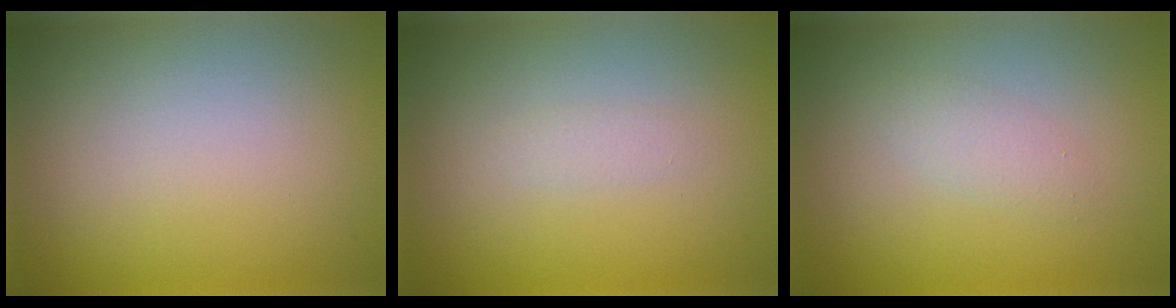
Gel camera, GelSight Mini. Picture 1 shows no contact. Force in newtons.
{"total": 0.9, "press": 0.9, "slide": 0.0}
{"total": 1.5, "press": 1.5, "slide": 0.1}